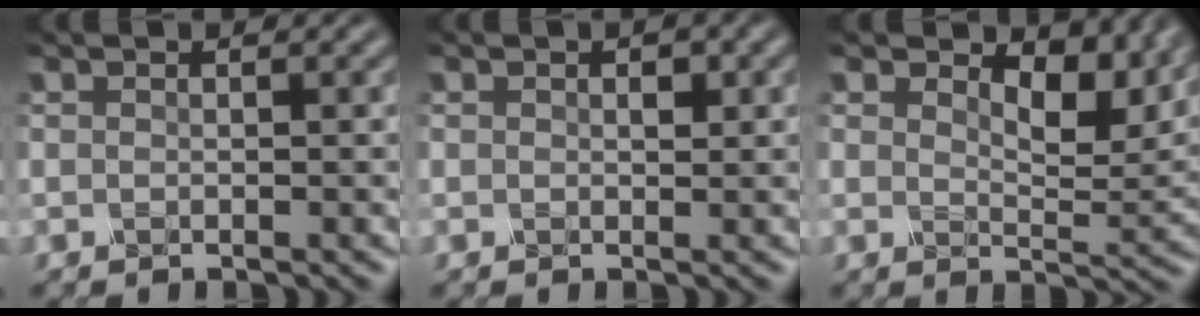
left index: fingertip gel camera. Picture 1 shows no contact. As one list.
[{"total": 1.1, "force": [0.2, 0.7, 0.9], "torque": [-0.012, -0.002, 0.005]}, {"total": 6.9, "force": [4.0, 3.1, 4.7], "torque": [-0.068, -0.003, 0.058]}]